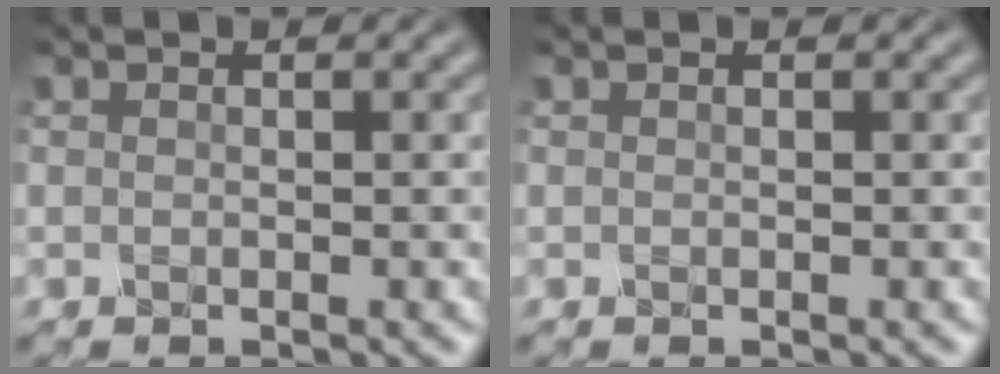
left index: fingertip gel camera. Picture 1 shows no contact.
{"total": 0.0}